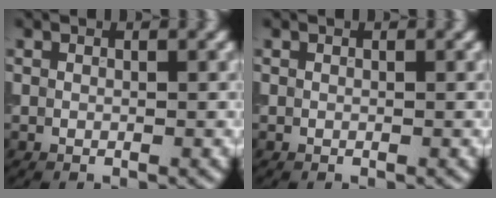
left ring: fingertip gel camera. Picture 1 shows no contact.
{"total": 0.0}